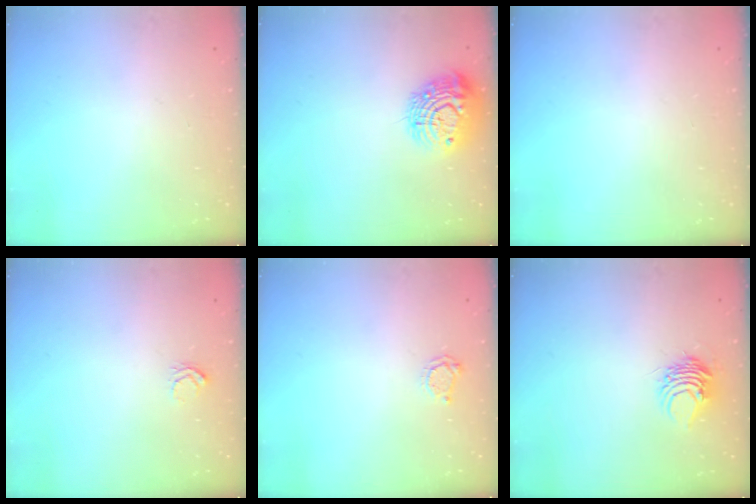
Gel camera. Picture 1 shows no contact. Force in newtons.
{"total": 12.7, "press": 12.7, "slide": 1.0}
{"total": 0.0}
{"total": 3.4, "press": 3.4, "slide": 0.3}
{"total": 3.9, "press": 3.8, "slide": 0.5}
{"total": 6.8, "press": 6.7, "slide": 0.7}